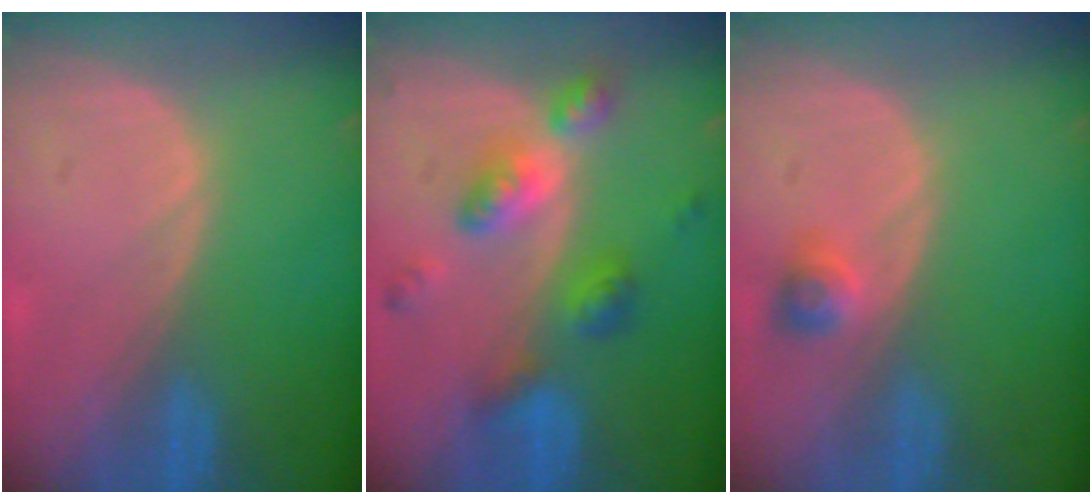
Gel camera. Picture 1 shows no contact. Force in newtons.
{"total": 7.2, "press": 7.2, "slide": 0.6}
{"total": 2.2, "press": 2.1, "slide": 0.8}